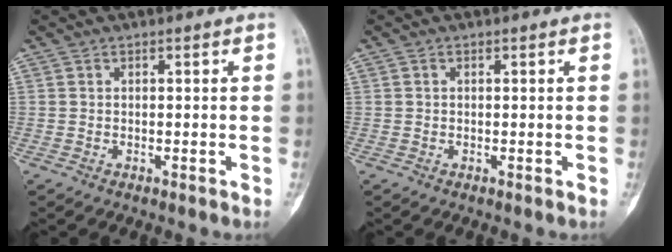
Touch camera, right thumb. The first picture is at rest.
{"total": 0.0}